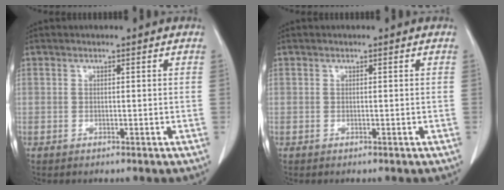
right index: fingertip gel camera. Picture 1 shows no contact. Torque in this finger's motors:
{"motor_torque": [-0.01, -0.01, 0.00, 0.00]}